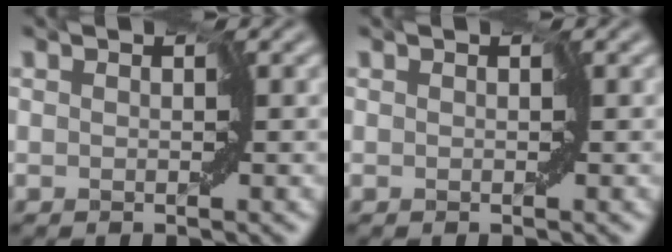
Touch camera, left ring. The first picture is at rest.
{"total": 0.0}